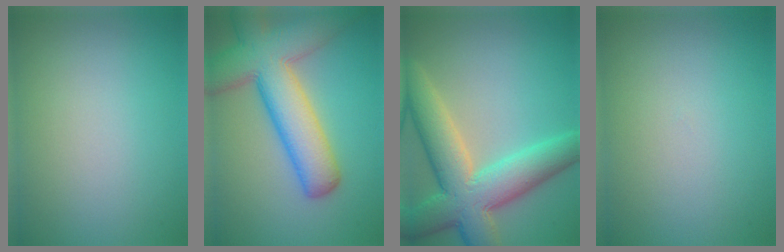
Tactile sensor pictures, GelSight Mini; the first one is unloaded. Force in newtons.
{"total": 10.0, "press": 10.0, "slide": 0.7}
{"total": 9.2, "press": 9.2, "slide": 0.8}
{"total": 0.0}